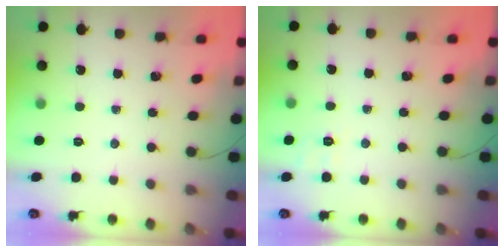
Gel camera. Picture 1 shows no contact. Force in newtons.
{"total": 2.4, "press": 1.7, "slide": 1.7}